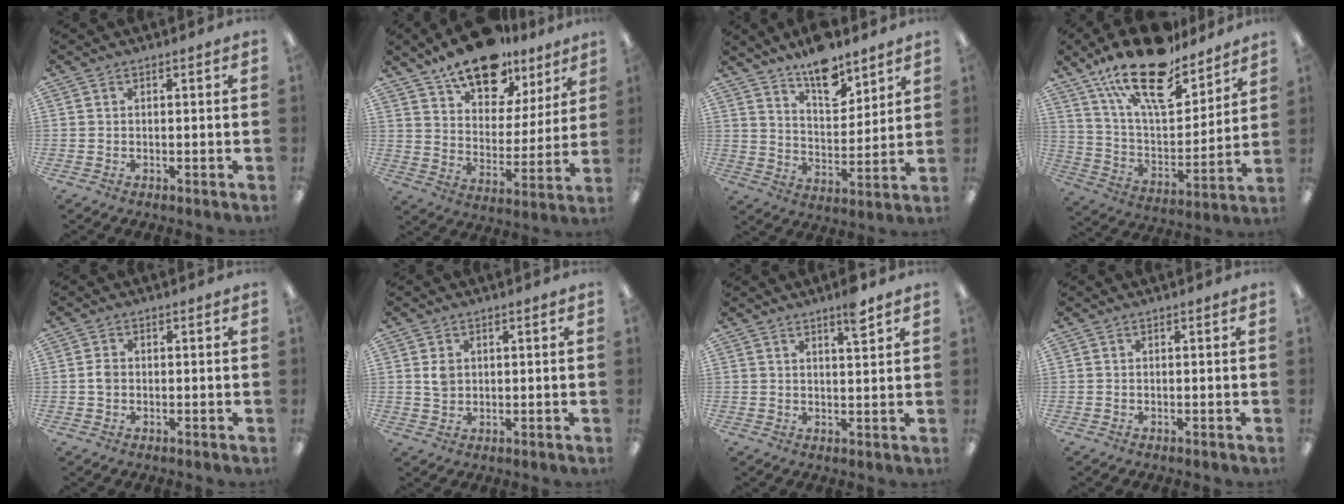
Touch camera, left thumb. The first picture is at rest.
{"total": 17.1, "force": [13.1, 8.1, 7.4], "torque": [-0.112, -0.084, 0.231]}
{"total": 11.9, "force": [9.8, 4.5, 5.1], "torque": [-0.074, -0.066, 0.175]}
{"total": 22.3, "force": [15.7, 9.0, 13.0], "torque": [-0.219, -0.097, 0.275]}
{"total": 2.1, "force": [-0.1, 1.6, 1.3], "torque": [-0.025, 0.005, -0.003]}
{"total": 3.1, "force": [1.1, 2.4, 1.5], "torque": [-0.024, 0.001, 0.017]}
{"total": 4.9, "force": [3.5, 0.8, 3.3], "torque": [-0.050, -0.015, 0.055]}
{"total": 0.0}